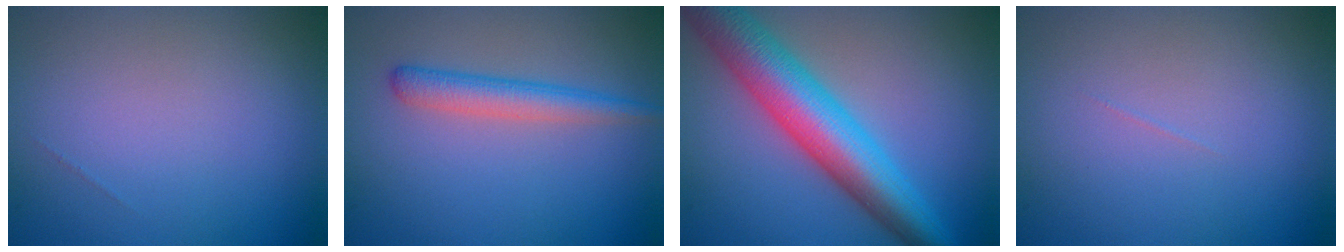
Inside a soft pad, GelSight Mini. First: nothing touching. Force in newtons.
{"total": 2.8, "press": 2.8, "slide": 0.1}
{"total": 9.2, "press": 9.2, "slide": 0.3}
{"total": 0.0}